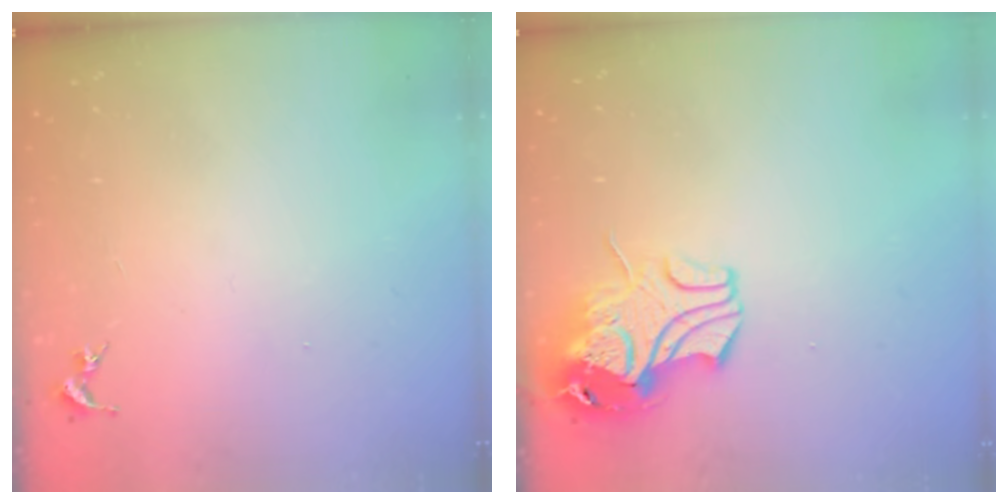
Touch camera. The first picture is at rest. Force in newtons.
{"total": 12.1, "press": 12.0, "slide": 1.8}